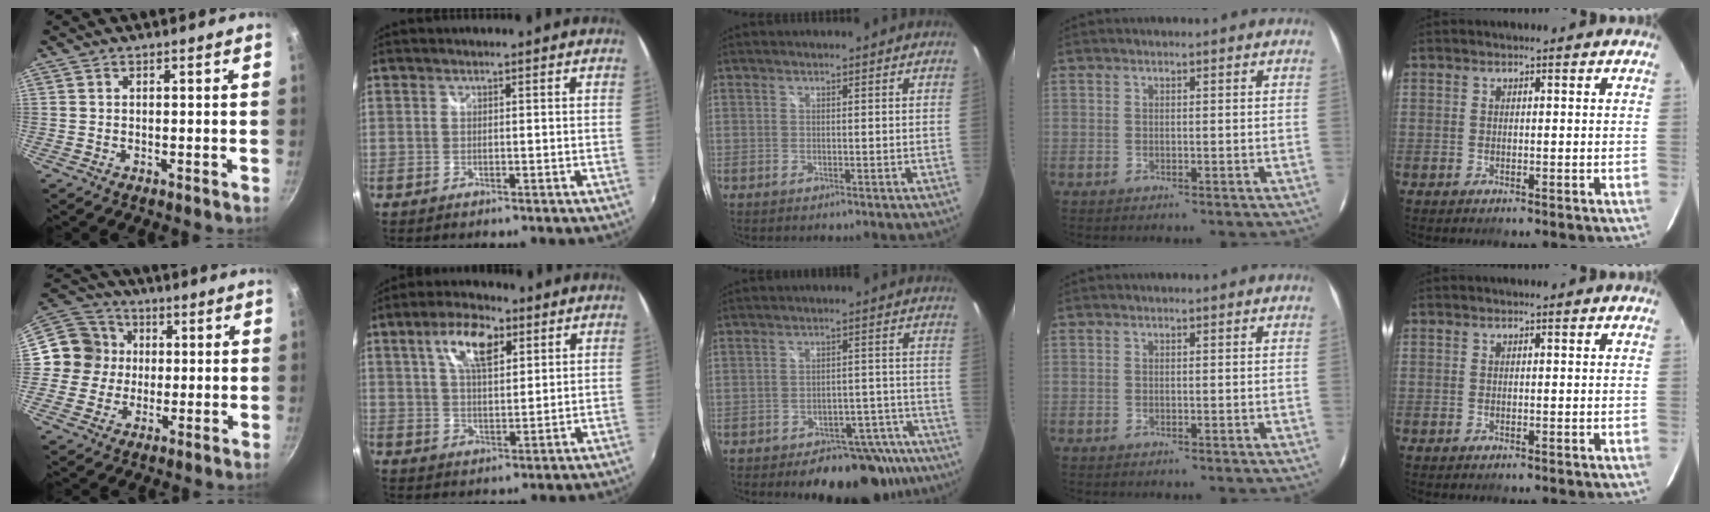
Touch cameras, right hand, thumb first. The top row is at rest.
{"thumb": {"total": 10.8, "force": [0.5, 10.5, 2.8], "torque": [-0.013, 0.027, -0.008]}, "index": {"total": 9.4, "force": [4.3, 4.1, 7.3], "torque": [-0.131, 0.019, 0.075]}, "middle": {"total": 17.6, "force": [-14.4, 7.7, 6.7], "torque": [-0.089, 0.027, -0.163]}}